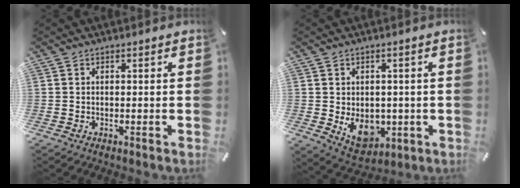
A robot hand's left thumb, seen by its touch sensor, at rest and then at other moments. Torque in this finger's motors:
{"motor_torque": [0.85, 0.95, 0.11, 0.09, 0.07]}